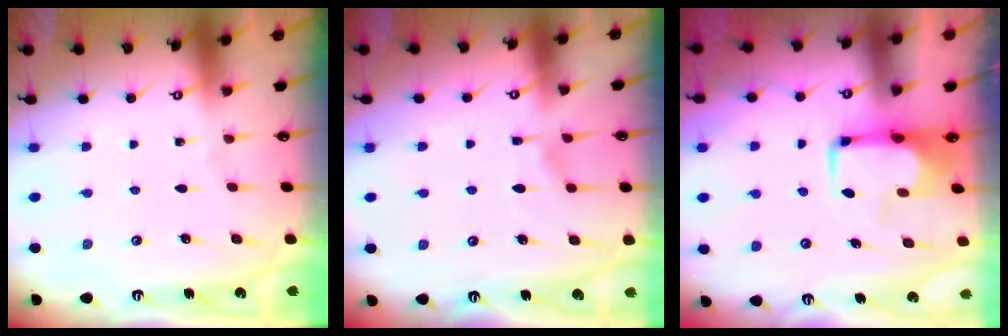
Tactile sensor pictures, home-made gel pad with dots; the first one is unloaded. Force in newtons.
{"total": 6.5, "press": 6.4, "slide": 0.8}
{"total": 1.2, "press": 1.0, "slide": 0.6}